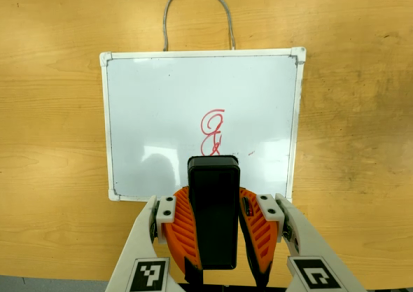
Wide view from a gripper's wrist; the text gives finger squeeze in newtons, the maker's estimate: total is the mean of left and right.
{"total": 10.3, "left": 8.6, "right": 12.1}